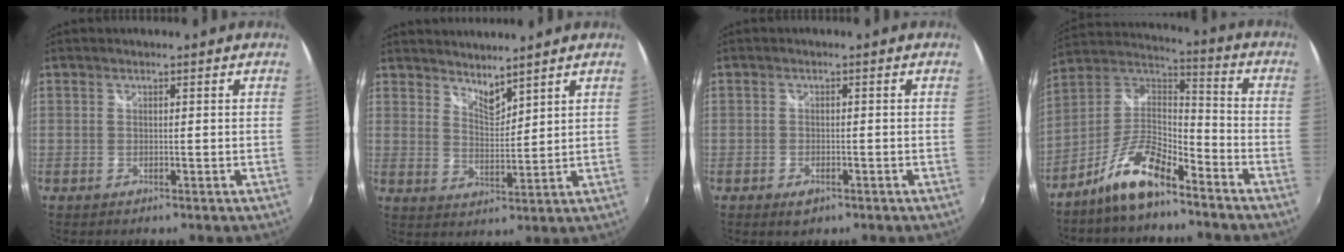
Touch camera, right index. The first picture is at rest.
{"total": 4.6, "force": [4.2, 1.0, 1.5], "torque": [-0.020, -0.006, 0.073]}
{"total": 2.4, "force": [-1.5, 1.4, 1.3], "torque": [-0.028, -0.005, -0.024]}
{"total": 12.2, "force": [-8.3, 3.8, 8.1], "torque": [-0.182, 0.013, -0.158]}